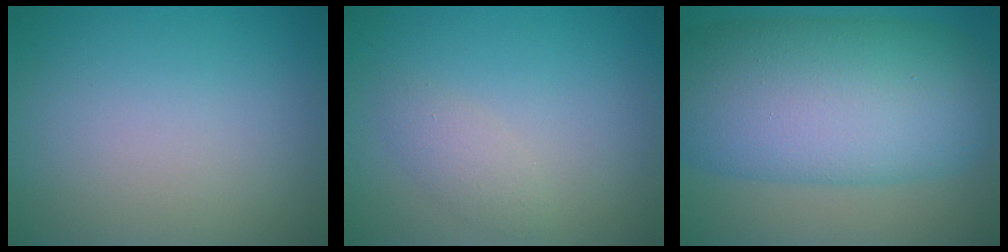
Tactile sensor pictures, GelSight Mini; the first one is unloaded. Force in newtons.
{"total": 1.5, "press": 1.5, "slide": 0.0}
{"total": 13.7, "press": 13.7, "slide": 0.2}